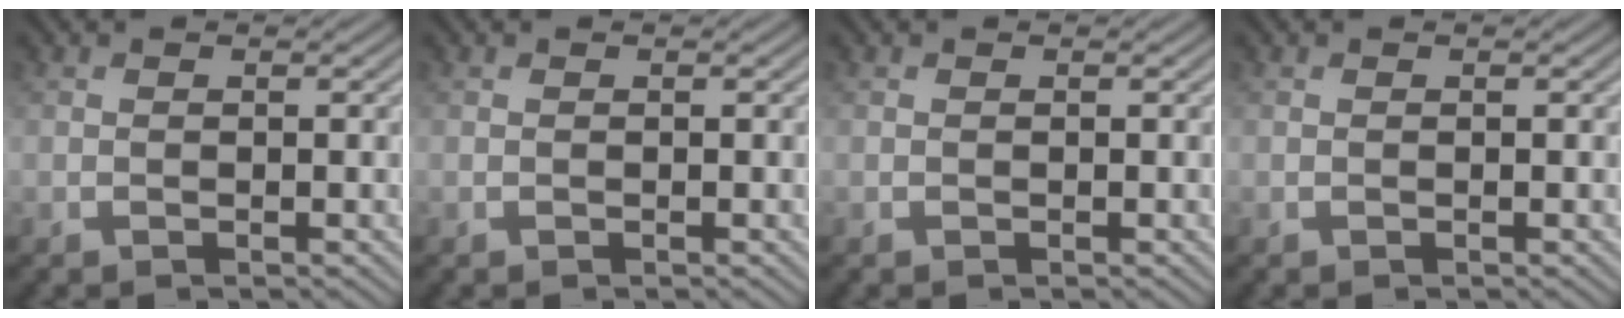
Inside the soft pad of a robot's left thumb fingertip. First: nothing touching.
{"total": 0.0}
{"total": 0.0}
{"total": 0.0}